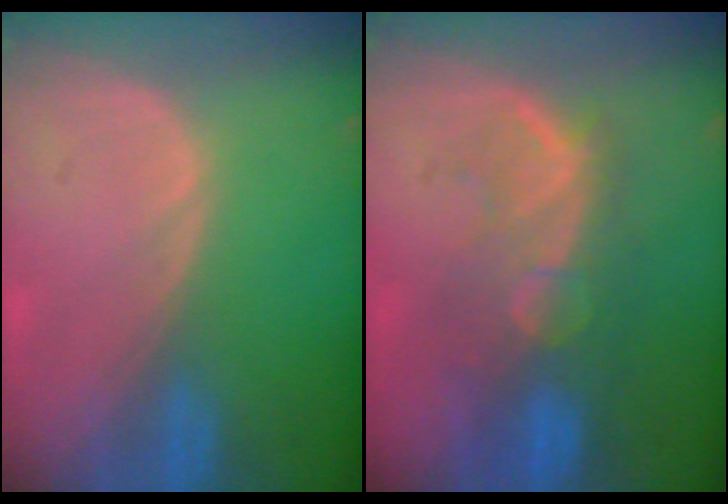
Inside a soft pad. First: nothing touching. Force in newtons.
{"total": 9.9, "press": 8.6, "slide": 4.9}